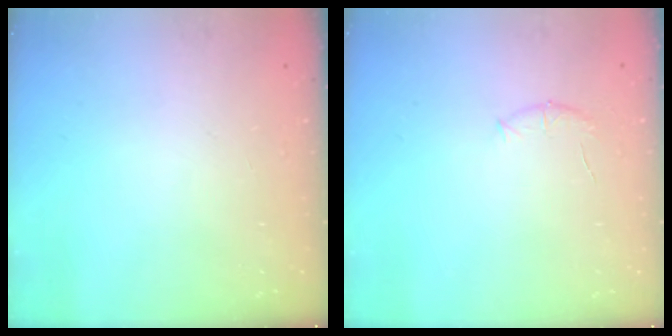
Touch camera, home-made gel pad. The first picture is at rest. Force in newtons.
{"total": 6.7, "press": 6.5, "slide": 1.9}